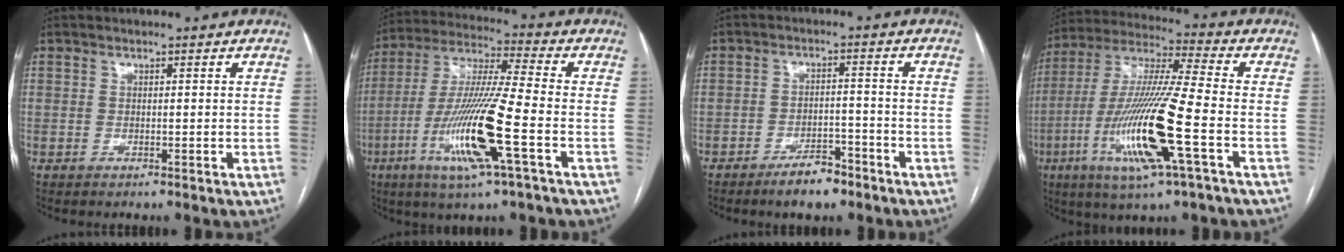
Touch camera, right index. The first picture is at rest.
{"total": 16.1, "force": [-5.7, 0.2, 15.1], "torque": [-0.309, -0.017, -0.109]}
{"total": 5.2, "force": [-3.9, 2.0, 2.7], "torque": [-0.043, 0.005, -0.062]}
{"total": 18.2, "force": [-5.9, 0.7, 17.2], "torque": [-0.355, -0.019, -0.111]}